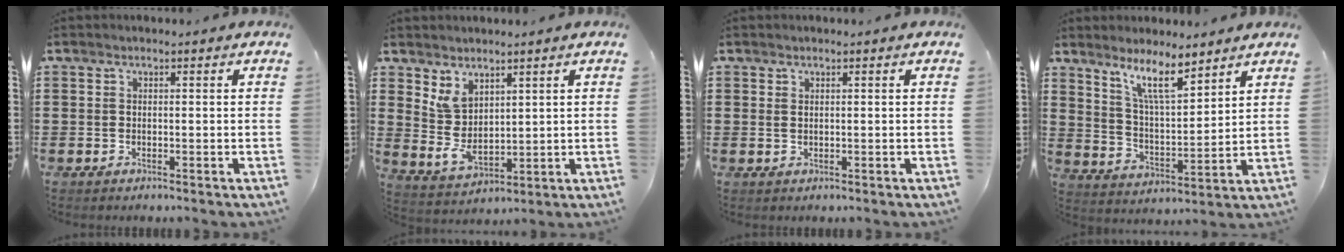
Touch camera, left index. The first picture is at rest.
{"total": 5.1, "force": [3.0, 3.0, 2.9], "torque": [-0.074, -0.008, 0.057]}
{"total": 0.6, "force": [0.2, 0.3, 0.5], "torque": [-0.012, 0.003, 0.003]}
{"total": 8.9, "force": [6.8, 1.8, 5.5], "torque": [-0.117, -0.023, 0.121]}